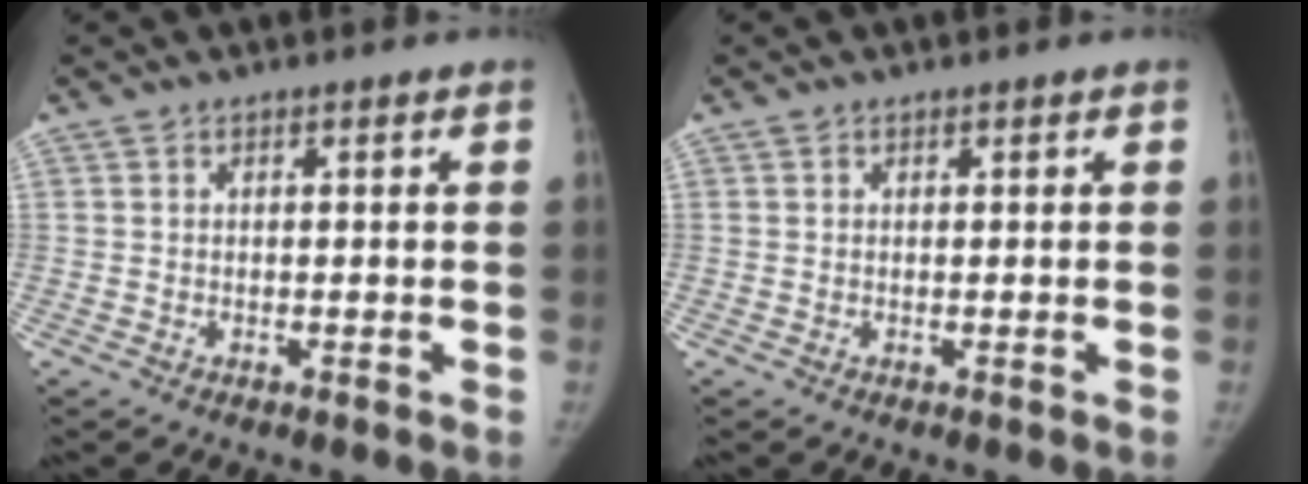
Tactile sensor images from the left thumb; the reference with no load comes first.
{"total": 0.0}